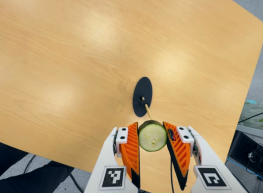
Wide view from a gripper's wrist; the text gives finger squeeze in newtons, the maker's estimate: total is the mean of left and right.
{"total": 10.0, "left": 9.3, "right": 10.7}